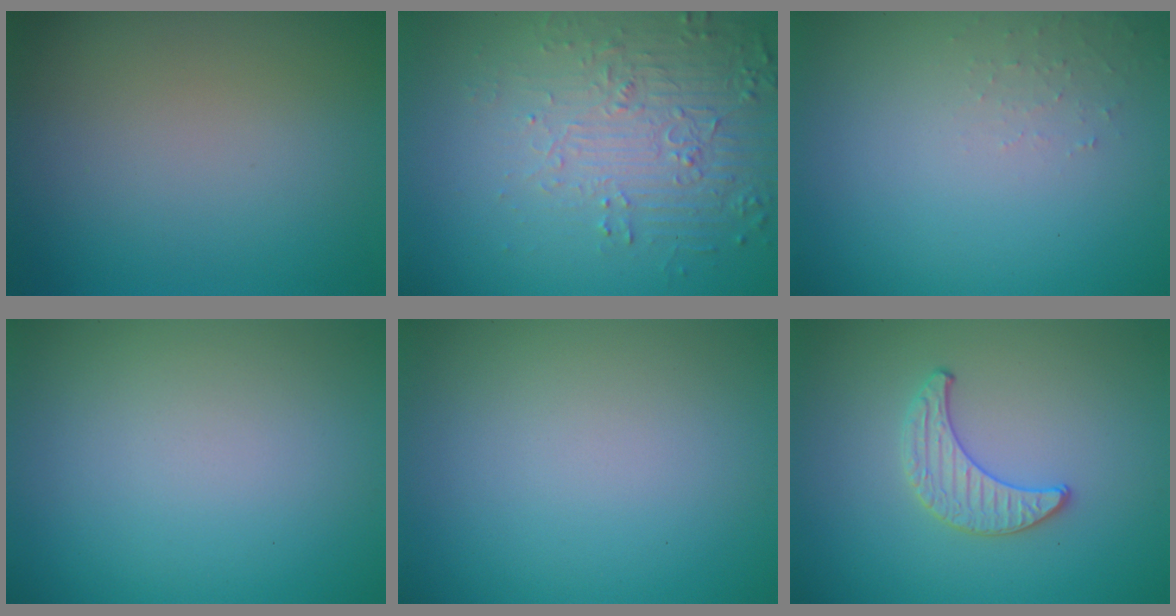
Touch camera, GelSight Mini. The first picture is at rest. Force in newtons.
{"total": 6.0, "press": 3.9, "slide": 4.6}
{"total": 1.1, "press": 1.0, "slide": 0.2}
{"total": 0.0}
{"total": 0.0}
{"total": 1.5, "press": 1.5, "slide": 0.1}